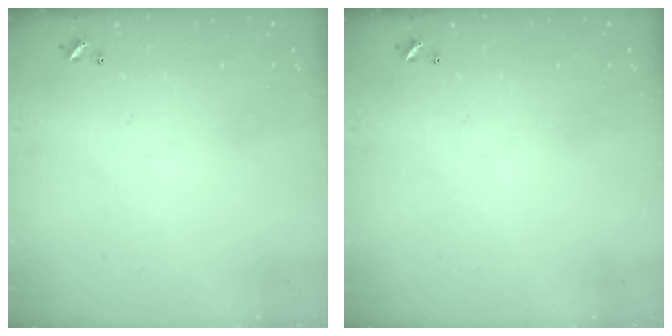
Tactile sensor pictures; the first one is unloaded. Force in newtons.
{"total": 0.0}